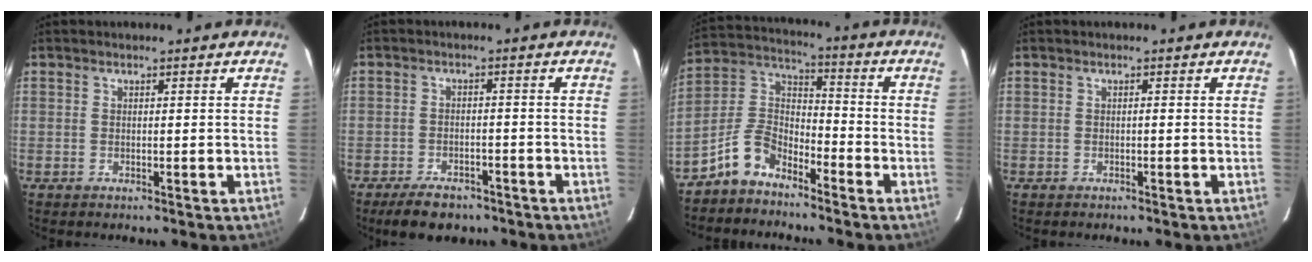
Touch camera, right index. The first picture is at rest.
{"total": 6.1, "force": [-4.5, 3.1, 2.5], "torque": [-0.046, -0.001, -0.070]}
{"total": 7.9, "force": [-6.1, 3.9, 3.1], "torque": [-0.071, 0.027, -0.125]}
{"total": 0.0}